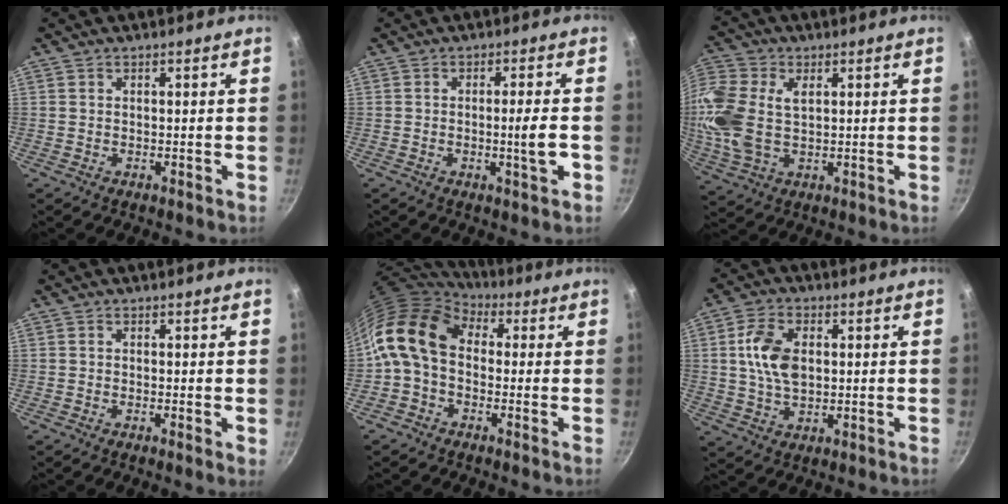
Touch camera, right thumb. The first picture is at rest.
{"total": 4.8, "force": [-1.2, 0.0, 4.7], "torque": [-0.072, 0.006, -0.018]}
{"total": 14.1, "force": [2.0, 9.0, 10.6], "torque": [-0.234, 0.003, 0.033]}
{"total": 1.1, "force": [-0.1, 0.2, 1.1], "torque": [-0.016, -0.003, -0.005]}
{"total": 13.3, "force": [1.1, 9.6, 9.1], "torque": [-0.158, 0.025, -0.004]}
{"total": 9.4, "force": [1.3, 5.9, 7.2], "torque": [-0.126, 0.003, 0.023]}